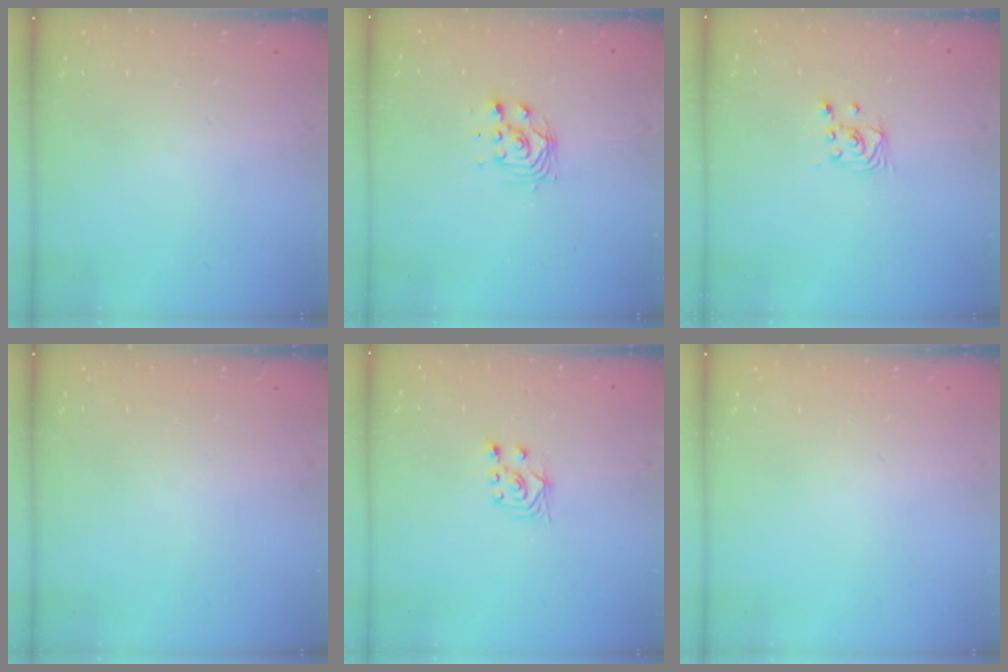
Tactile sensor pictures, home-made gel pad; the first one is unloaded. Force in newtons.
{"total": 5.0, "press": 5.0, "slide": 0.2}
{"total": 2.2, "press": 2.2, "slide": 0.2}
{"total": 0.0}
{"total": 3.0, "press": 2.8, "slide": 0.9}
{"total": 0.0}